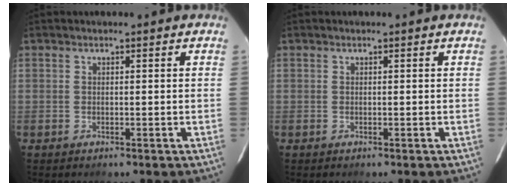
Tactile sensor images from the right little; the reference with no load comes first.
{"total": 0.0}